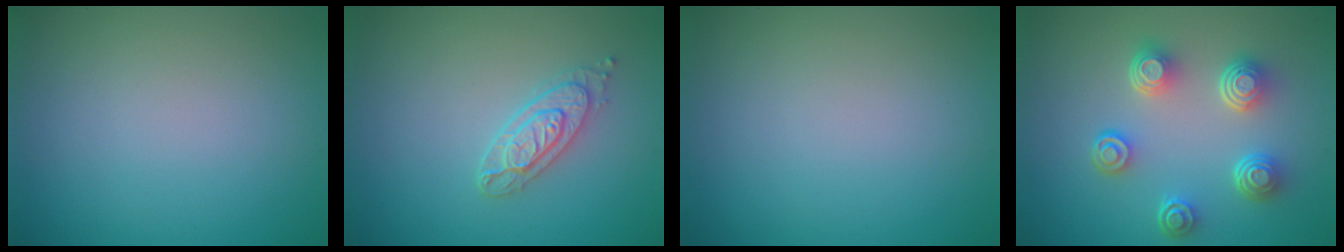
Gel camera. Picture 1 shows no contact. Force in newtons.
{"total": 2.6, "press": 2.4, "slide": 1.1}
{"total": 0.0}
{"total": 5.0, "press": 3.6, "slide": 3.5}